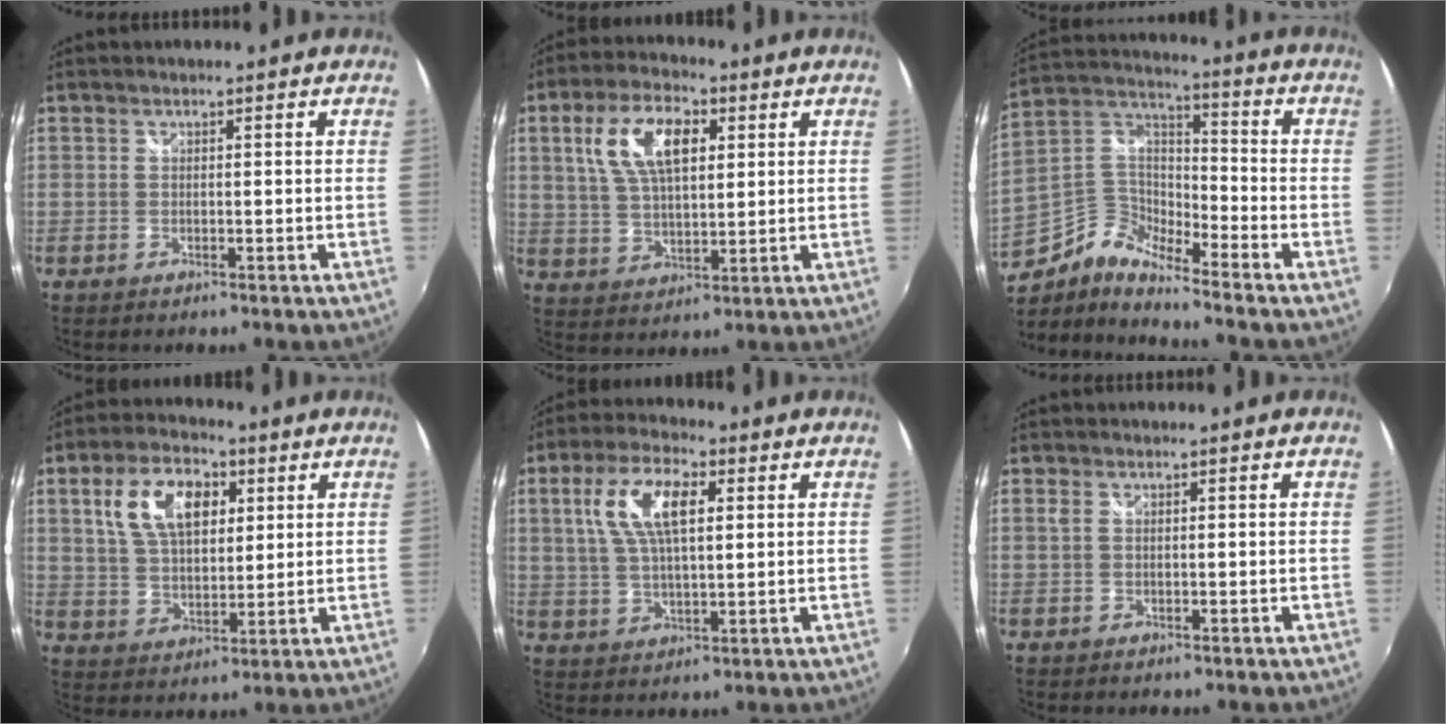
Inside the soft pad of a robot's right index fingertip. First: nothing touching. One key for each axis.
{"total": 11.7, "fx": 3.9, "fy": 5.6, "fz": 9.5, "tx": -0.185, "ty": 0.019, "tz": 0.075}
{"total": 9.3, "fx": -6.8, "fy": 3.8, "fz": 5.0, "tx": -0.123, "ty": 0.023, "tz": -0.153}
{"total": 12.5, "fx": 4.4, "fy": 7.0, "fz": 9.3, "tx": -0.181, "ty": 0.022, "tz": 0.083}
{"total": 10.8, "fx": 3.2, "fy": 4.4, "fz": 9.3, "tx": -0.183, "ty": 0.016, "tz": 0.062}
{"total": 0.6, "fx": 0.3, "fy": 0.2, "fz": 0.5, "tx": -0.011, "ty": 0.001, "tz": 0.003}